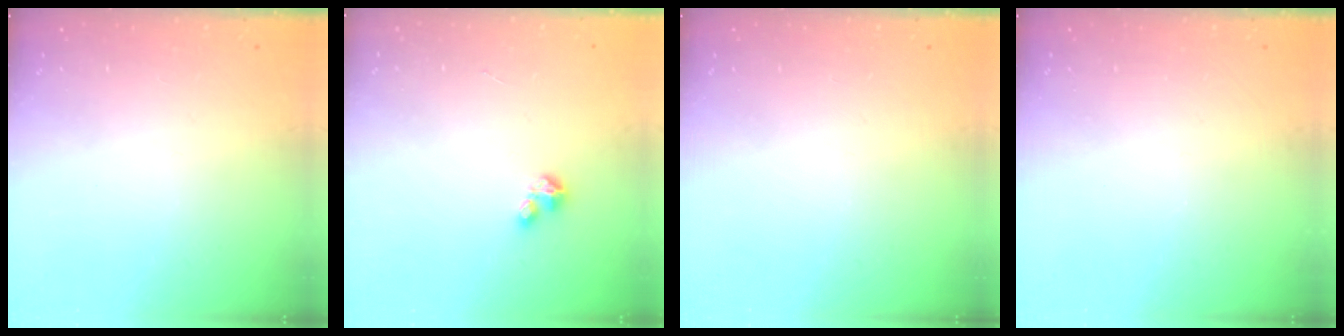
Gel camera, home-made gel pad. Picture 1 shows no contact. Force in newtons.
{"total": 2.7, "press": 2.7, "slide": 0.3}
{"total": 0.0}
{"total": 0.0}